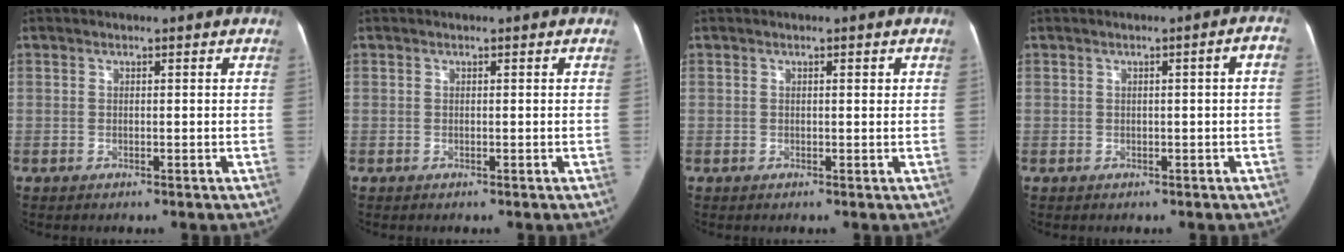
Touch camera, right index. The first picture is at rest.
{"total": 0.0}
{"total": 0.7, "force": [0.3, 0.1, 0.6], "torque": [-0.001, 0.003, 0.004]}
{"total": 2.5, "force": [0.0, 0.1, 2.5], "torque": [-0.027, 0.010, 0.001]}